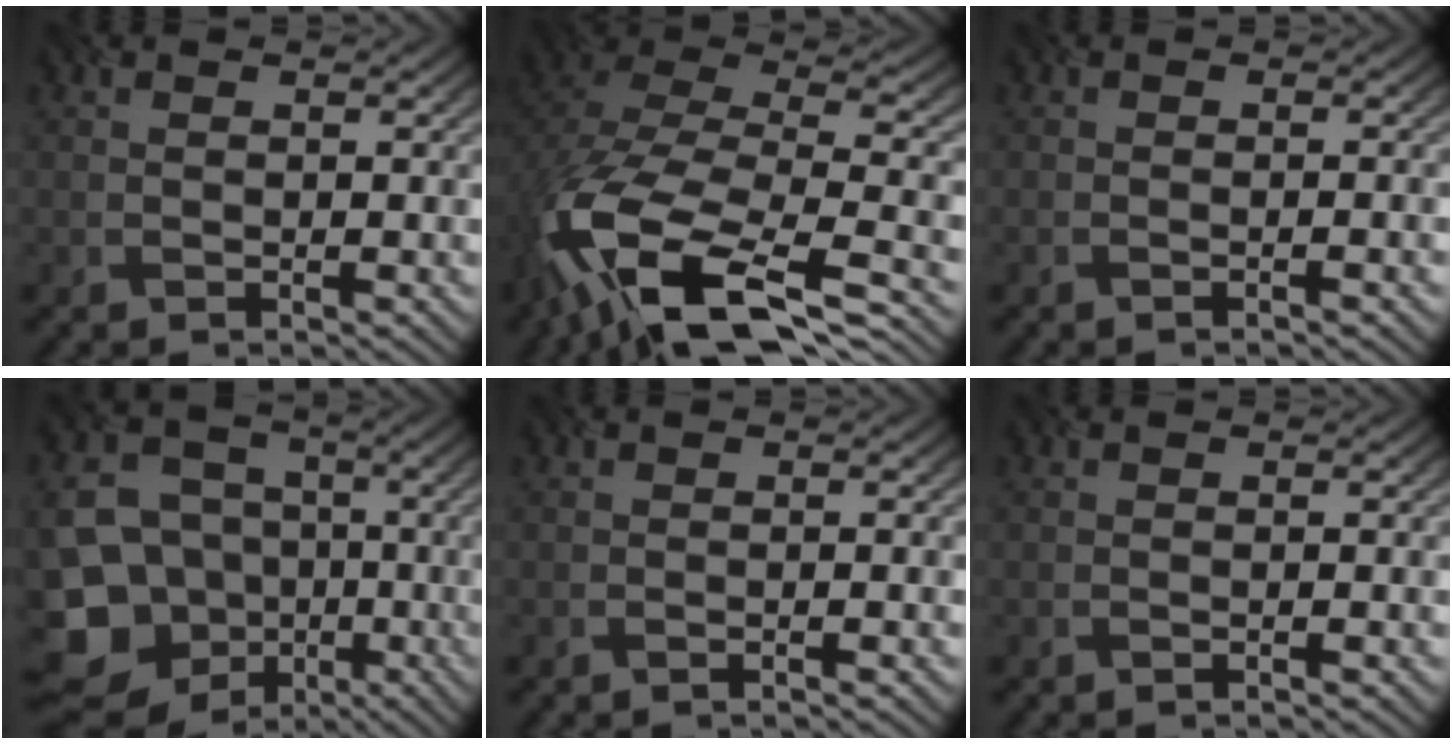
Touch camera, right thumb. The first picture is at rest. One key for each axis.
{"total": 17.2, "fx": -7.7, "fy": 8.8, "fz": 12.6, "tx": -0.299, "ty": -0.044, "tz": -0.105}
{"total": 1.2, "fx": -0.6, "fy": 0.1, "fz": 1.0, "tx": -0.010, "ty": 0.009, "tz": -0.019}
{"total": 14.4, "fx": -5.1, "fy": 12.1, "fz": 5.9, "tx": -0.169, "ty": -0.032, "tz": -0.091}
{"total": 1.0, "fx": -0.4, "fy": 0.1, "fz": 0.8, "tx": -0.007, "ty": 0.008, "tz": -0.015}
{"total": 0.7, "fx": -0.3, "fy": 0.1, "fz": 0.6, "tx": -0.005, "ty": 0.005, "tz": -0.012}